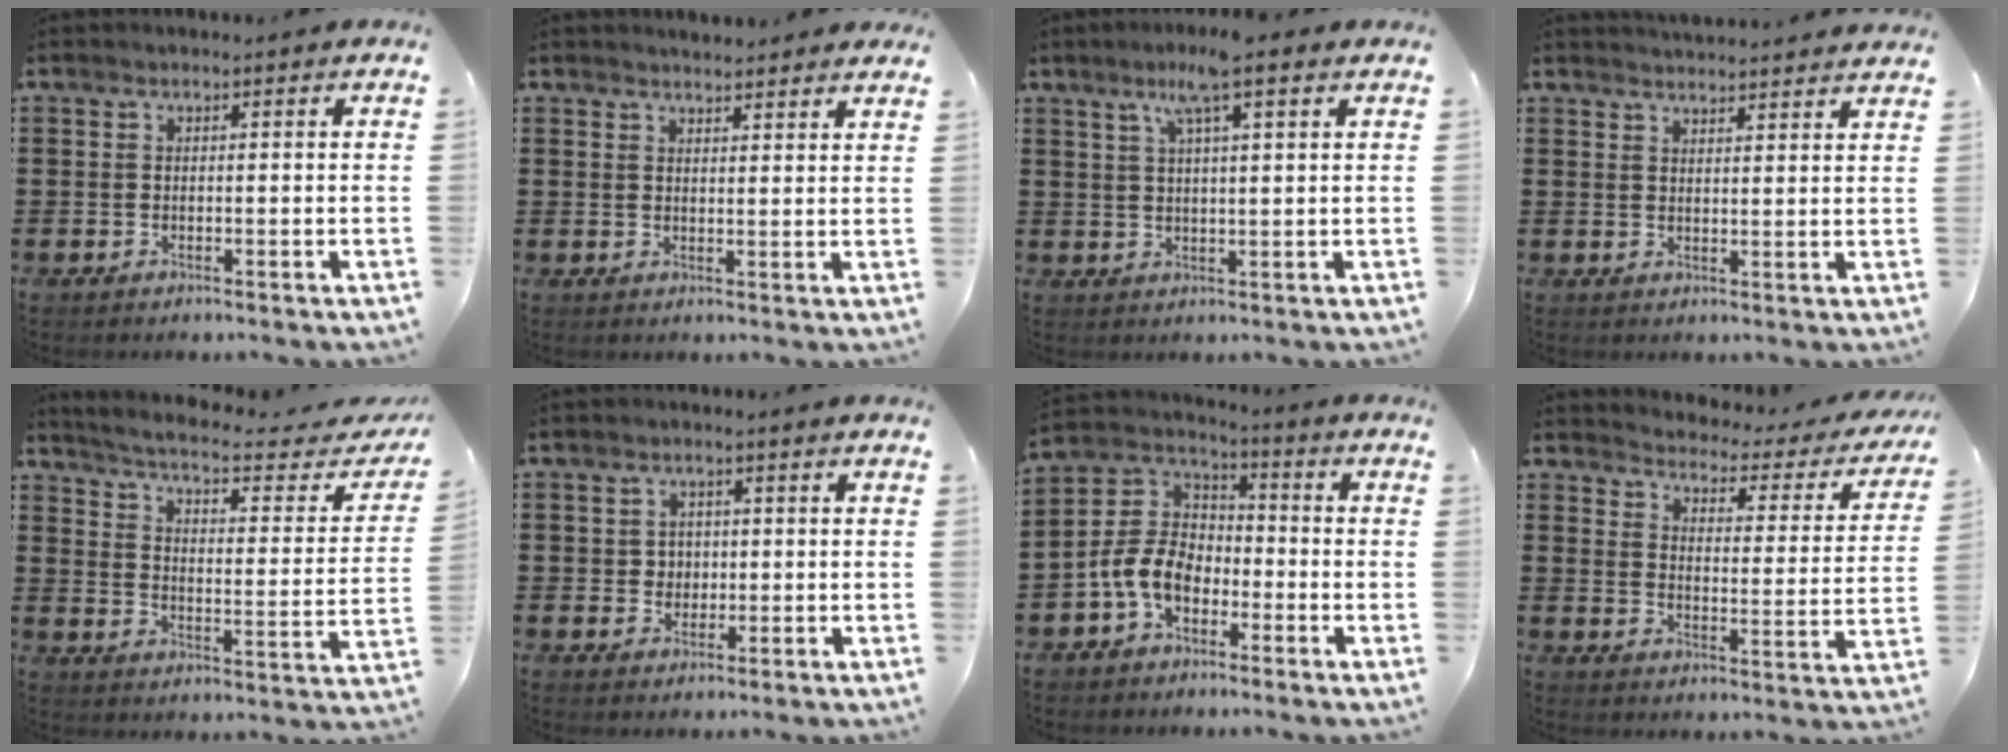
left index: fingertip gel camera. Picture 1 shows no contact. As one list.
[{"total": 2.3, "force": [2.3, 0.0, 0.1], "torque": [-0.008, -0.003, 0.045]}, {"total": 6.5, "force": [4.0, 0.4, 5.1], "torque": [-0.099, 0.003, 0.065]}, {"total": 2.9, "force": [2.9, -0.2, 0.0], "torque": [-0.008, -0.012, 0.054]}, {"total": 4.0, "force": [3.4, -0.1, 2.0], "torque": [-0.062, -0.035, 0.049]}, {"total": 2.4, "force": [0.3, 2.3, 0.7], "torque": [-0.022, 0.009, 0.001]}, {"total": 7.7, "force": [-3.9, 5.0, 4.3], "torque": [-0.130, 0.001, -0.089]}, {"total": 2.3, "force": [2.3, 0.2, 0.0], "torque": [-0.022, -0.029, 0.029]}]